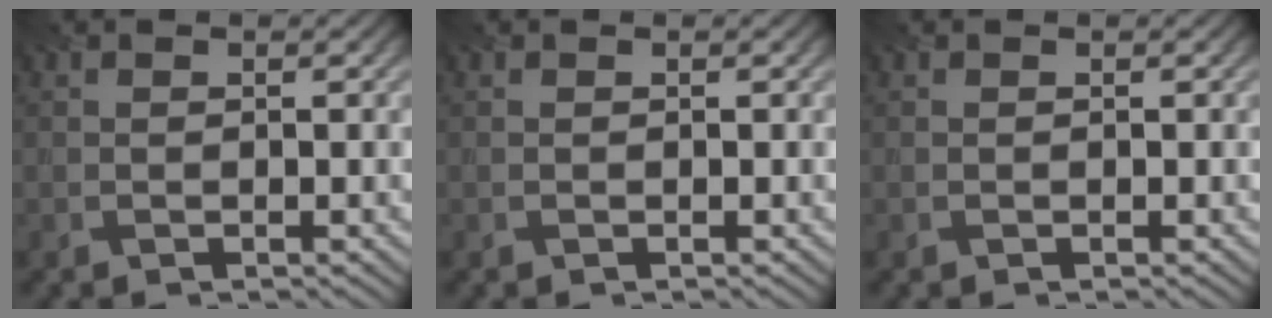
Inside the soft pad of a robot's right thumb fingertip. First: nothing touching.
{"total": 0.0}
{"total": 0.0}